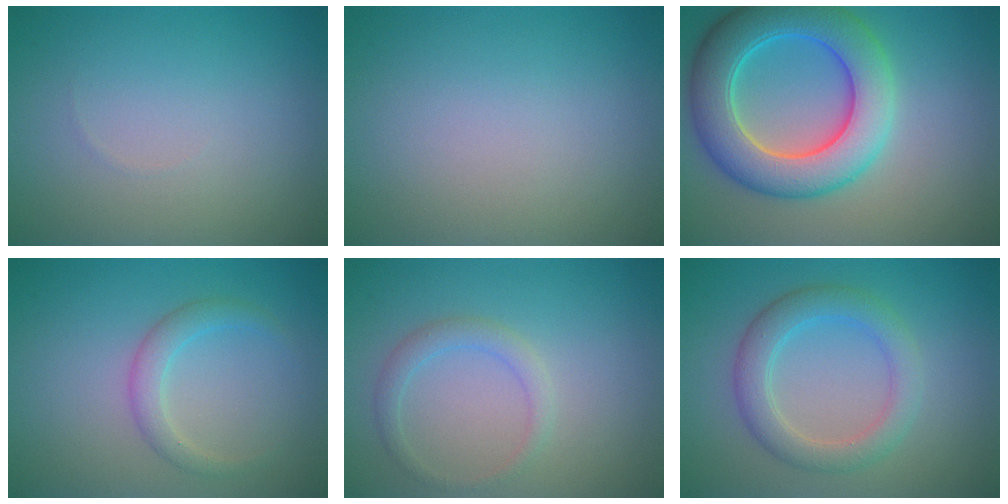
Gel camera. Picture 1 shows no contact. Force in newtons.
{"total": 0.0}
{"total": 8.7, "press": 8.7, "slide": 0.1}
{"total": 2.1, "press": 2.1, "slide": 0.1}
{"total": 1.7, "press": 1.7, "slide": 0.2}
{"total": 3.8, "press": 3.8, "slide": 0.1}